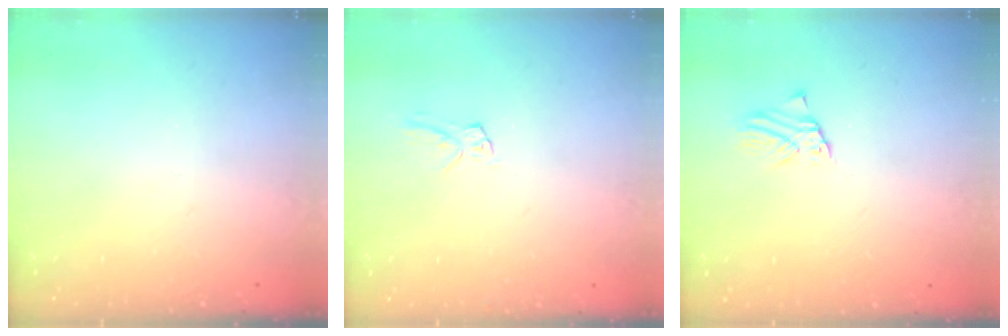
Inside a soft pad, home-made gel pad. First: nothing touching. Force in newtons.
{"total": 4.3, "press": 4.3, "slide": 0.1}
{"total": 1.6, "press": 1.6, "slide": 0.3}